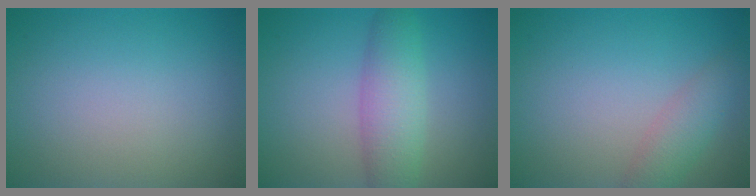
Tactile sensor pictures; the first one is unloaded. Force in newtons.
{"total": 4.5, "press": 4.5, "slide": 0.1}
{"total": 2.5, "press": 2.5, "slide": 0.1}